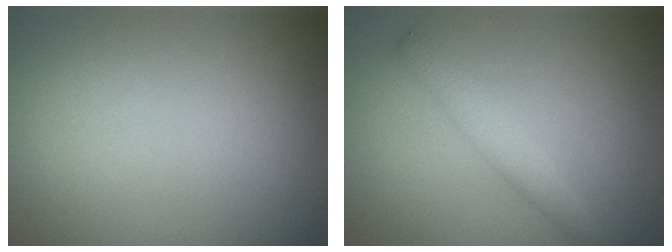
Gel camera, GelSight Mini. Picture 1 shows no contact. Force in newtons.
{"total": 2.3, "press": 2.3, "slide": 0.1}